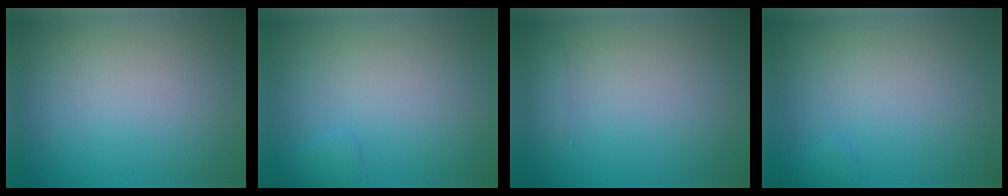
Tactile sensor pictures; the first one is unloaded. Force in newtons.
{"total": 0.7, "press": 0.7, "slide": 0.0}
{"total": 0.6, "press": 0.6, "slide": 0.0}
{"total": 0.5, "press": 0.5, "slide": 0.0}